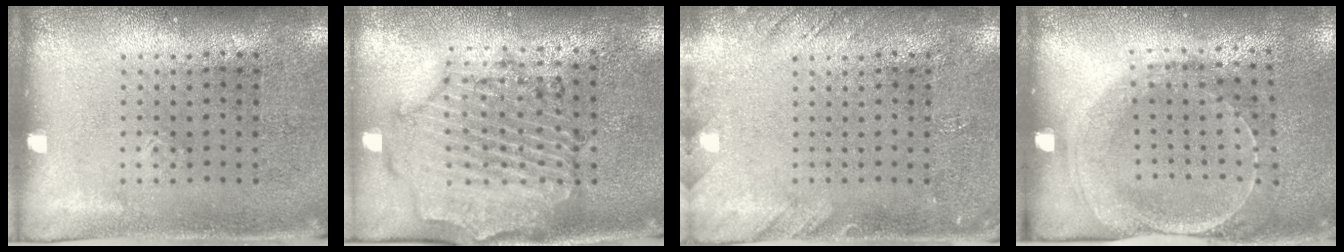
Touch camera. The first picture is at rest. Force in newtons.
{"total": 1.6, "press": 1.6, "slide": 0.3}
{"total": 1.6, "press": 1.6, "slide": 0.2}
{"total": 1.5, "press": 1.5, "slide": 0.3}